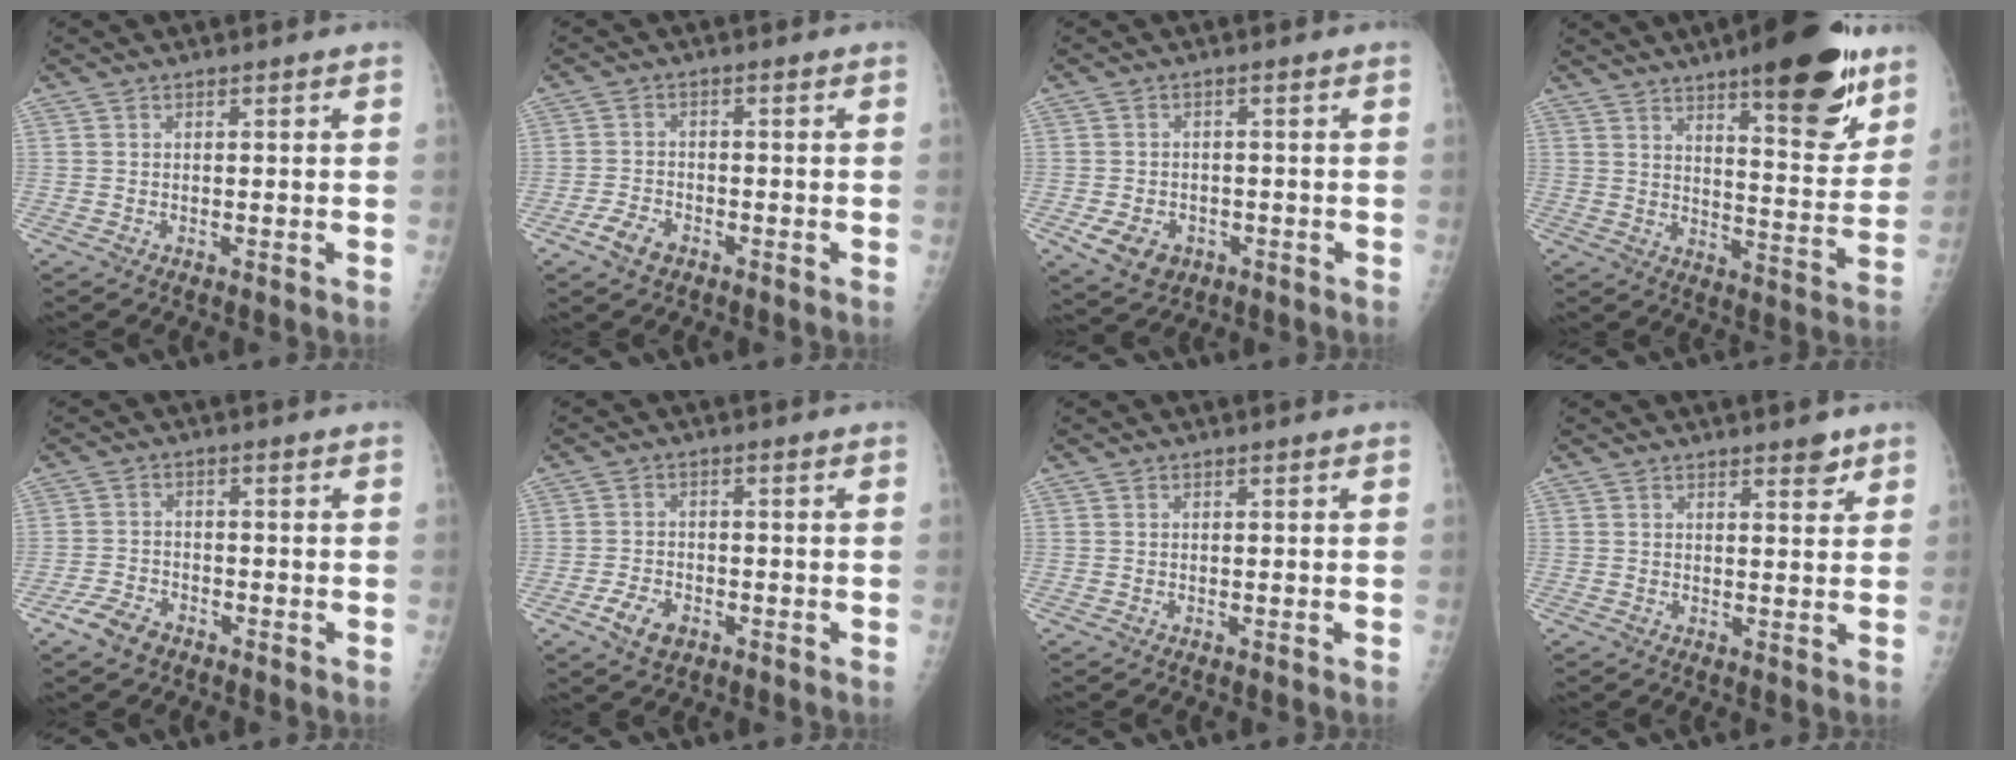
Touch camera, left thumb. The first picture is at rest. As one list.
[{"total": 4.0, "force": [-2.4, 2.3, 2.1], "torque": [-0.040, 0.009, -0.043]}, {"total": 6.4, "force": [-2.6, 5.0, 3.1], "torque": [-0.049, 0.010, -0.029]}, {"total": 19.1, "force": [11.9, 5.4, 13.8], "torque": [-0.155, -0.070, 0.172]}, {"total": 4.6, "force": [-3.2, 2.5, 2.2], "torque": [-0.047, 0.011, -0.057]}, {"total": 4.8, "force": [-2.4, 3.1, 2.9], "torque": [-0.050, 0.009, -0.041]}, {"total": 0.0}, {"total": 2.9, "force": [2.1, 1.0, 1.7], "torque": [-0.012, -0.013, 0.026]}]